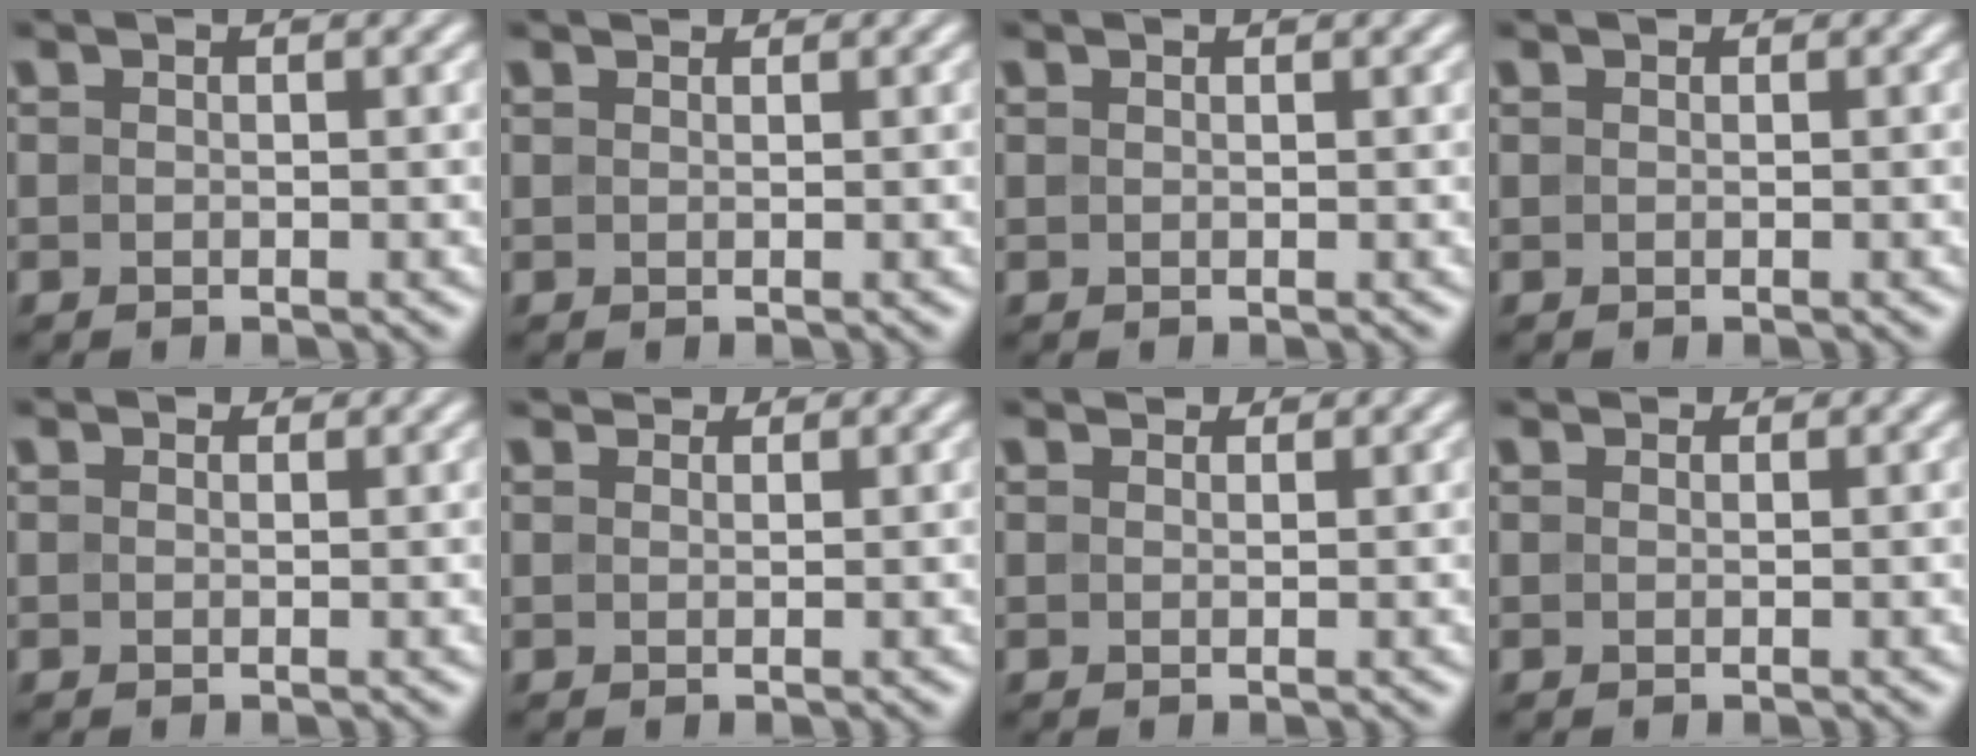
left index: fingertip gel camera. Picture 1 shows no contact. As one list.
[{"total": 1.4, "force": [1.3, 0.4, 0.4], "torque": [-0.013, -0.002, 0.014]}, {"total": 1.0, "force": [0.8, 0.2, 0.4], "torque": [-0.003, 0.000, 0.006]}, {"total": 0.5, "force": [0.4, 0.3, 0.1], "torque": [-0.002, -0.002, 0.002]}, {"total": 1.3, "force": [1.1, 0.6, 0.4], "torque": [-0.010, -0.003, 0.007]}, {"total": 2.7, "force": [2.4, 1.0, 0.9], "torque": [-0.021, -0.004, 0.035]}, {"total": 2.0, "force": [1.7, 0.7, 0.6], "torque": [-0.015, -0.003, 0.022]}, {"total": 1.6, "force": [1.4, 0.6, 0.4], "torque": [-0.012, -0.004, 0.013]}]